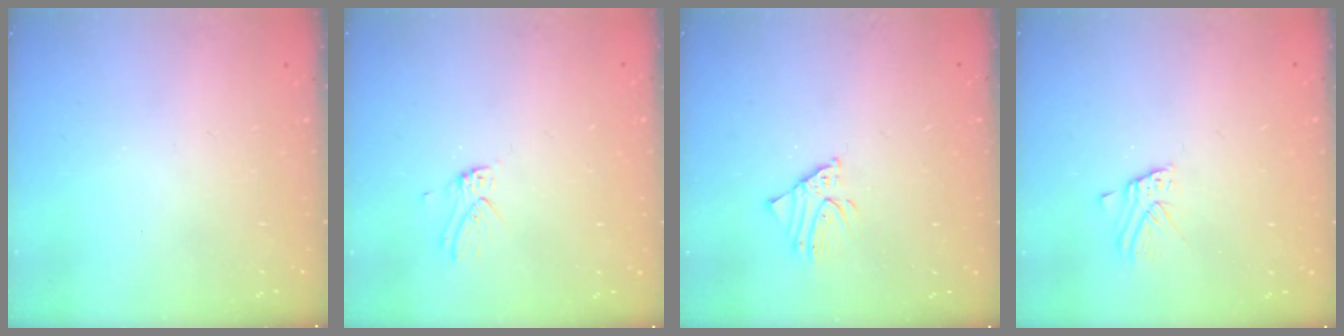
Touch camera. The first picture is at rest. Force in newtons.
{"total": 2.7, "press": 2.7, "slide": 0.3}
{"total": 1.7, "press": 1.7, "slide": 0.0}
{"total": 2.4, "press": 2.4, "slide": 0.2}